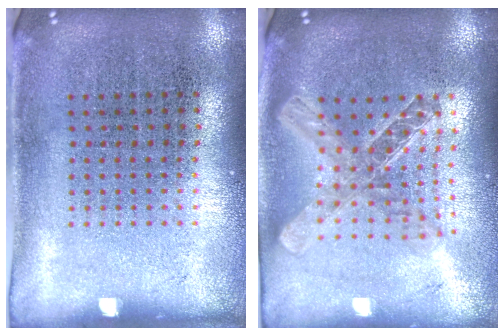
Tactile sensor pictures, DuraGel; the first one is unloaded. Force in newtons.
{"total": 2.0, "press": 1.7, "slide": 1.1}